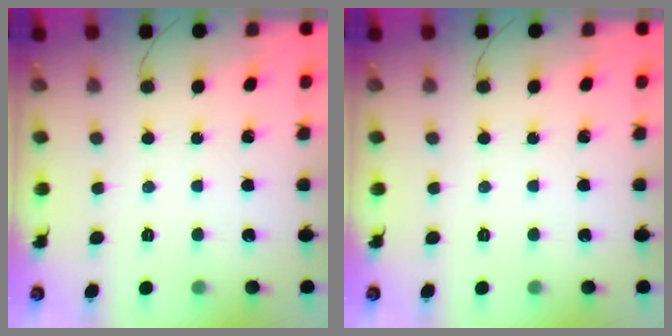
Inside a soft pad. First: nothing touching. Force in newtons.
{"total": 0.0}